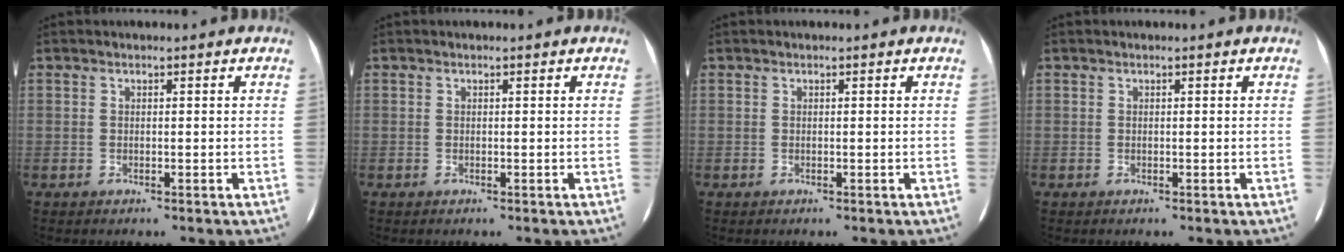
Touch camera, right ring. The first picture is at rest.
{"total": 0.0}
{"total": 0.0}
{"total": 0.0}